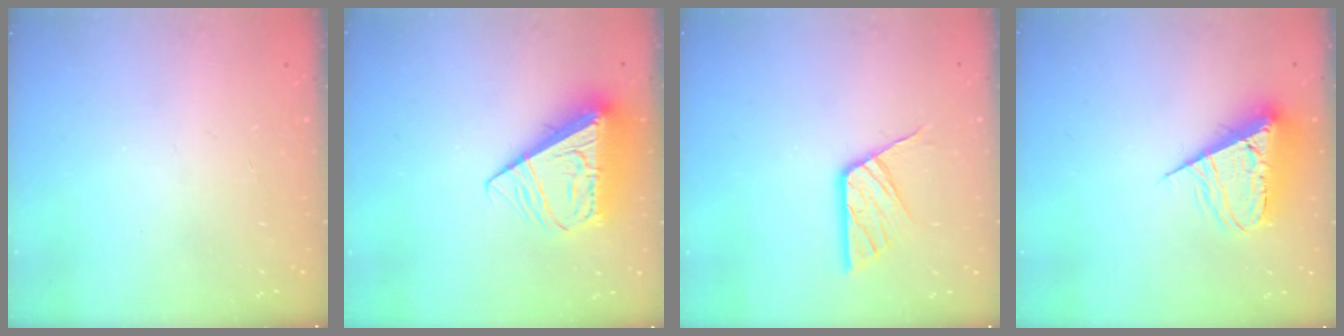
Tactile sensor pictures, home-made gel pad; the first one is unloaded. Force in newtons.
{"total": 12.8, "press": 12.7, "slide": 1.8}
{"total": 11.4, "press": 11.4, "slide": 1.0}
{"total": 10.2, "press": 10.2, "slide": 0.6}